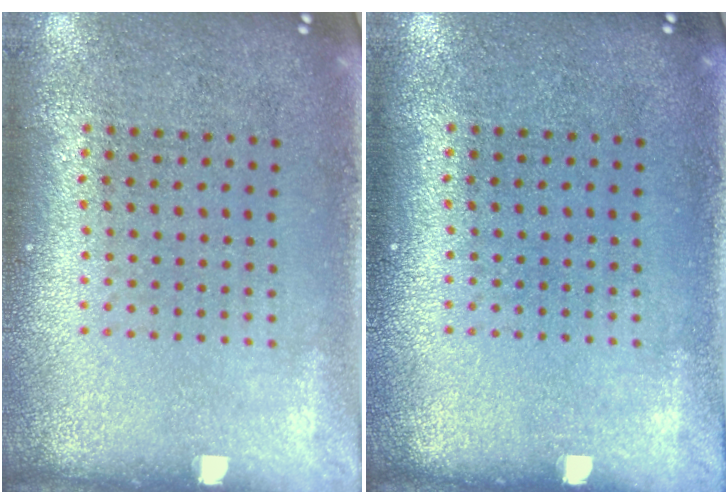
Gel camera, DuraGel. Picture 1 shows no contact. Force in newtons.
{"total": 0.0}